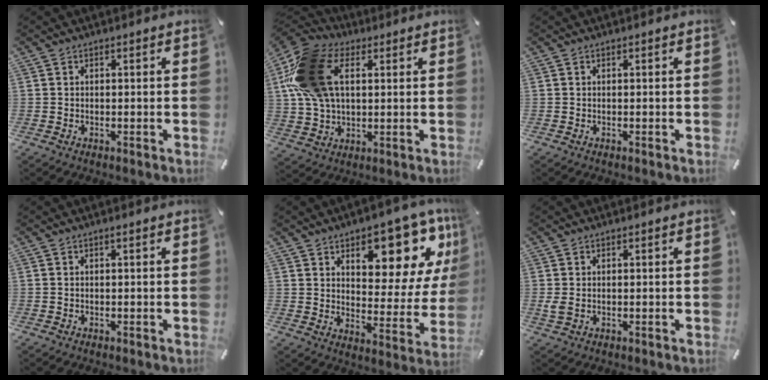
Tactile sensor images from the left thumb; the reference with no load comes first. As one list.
[{"total": 20.7, "force": [5.2, 13.6, 14.6], "torque": [-0.326, 0.015, 0.095]}, {"total": 0.0}, {"total": 0.6, "force": [-0.1, 0.0, 0.6], "torque": [-0.011, -0.001, -0.001]}, {"total": 13.5, "force": [9.1, 6.6, 7.4], "torque": [-0.072, -0.083, 0.152]}, {"total": 1.7, "force": [0.0, 1.0, 1.3], "torque": [-0.033, 0.000, -0.001]}]